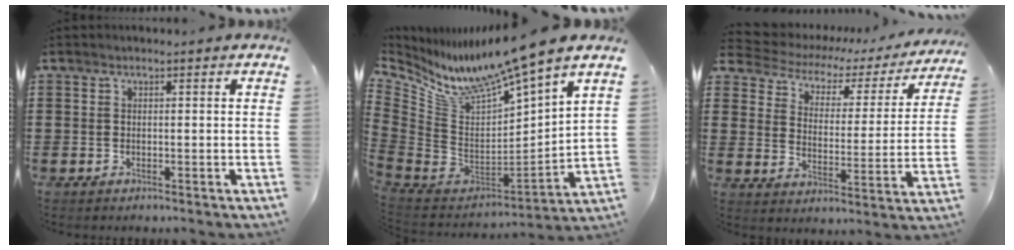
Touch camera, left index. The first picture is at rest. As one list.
[{"total": 9.8, "force": [8.7, -0.5, 4.5], "torque": [-0.118, -0.079, 0.139]}, {"total": 3.4, "force": [2.5, 1.9, 1.2], "torque": [-0.042, -0.021, 0.034]}]